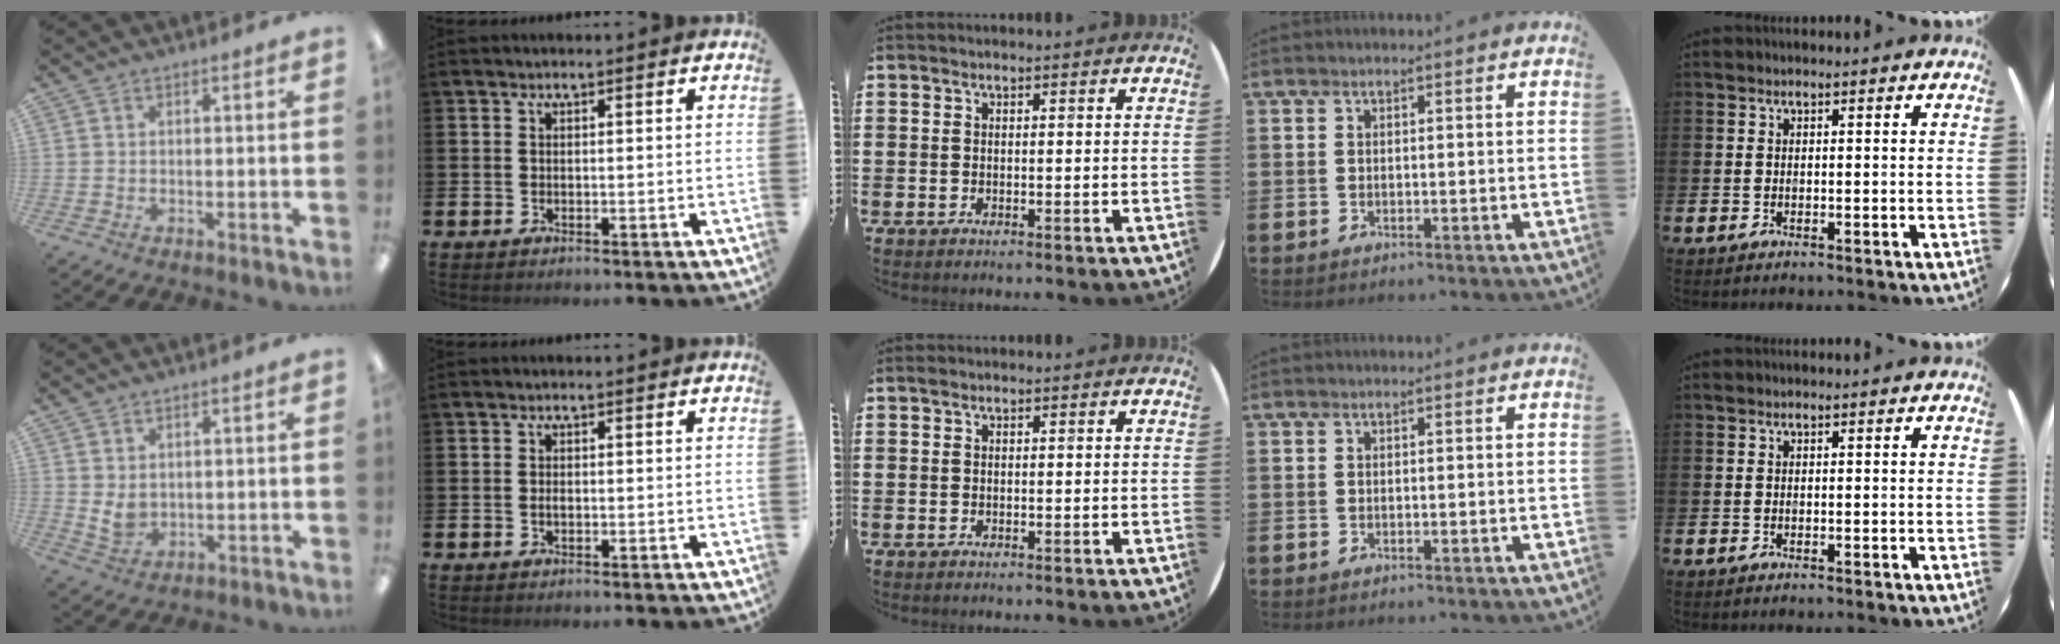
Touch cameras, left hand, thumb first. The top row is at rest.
{"thumb": {"total": 3.8, "force": [1.5, 2.8, 2.1], "torque": [-0.033, -0.013, 0.025]}, "index": {"total": 0.7, "force": [-0.1, 0.4, 0.6], "torque": [-0.005, -0.002, -0.005]}}